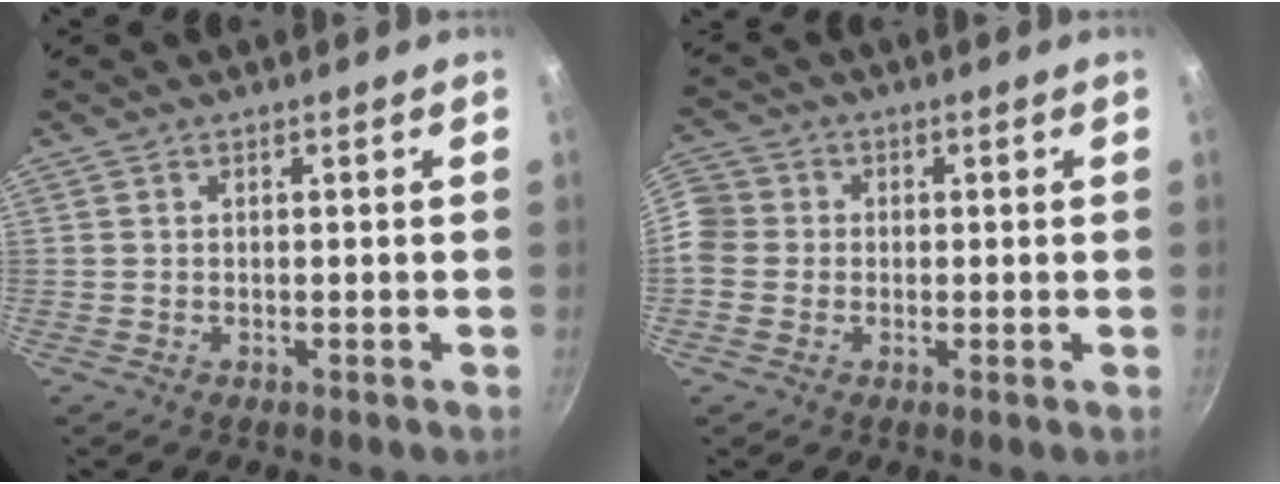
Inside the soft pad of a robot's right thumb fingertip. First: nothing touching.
{"total": 7.6, "force": [-0.1, 7.0, 3.1], "torque": [-0.062, 0.016, -0.007]}